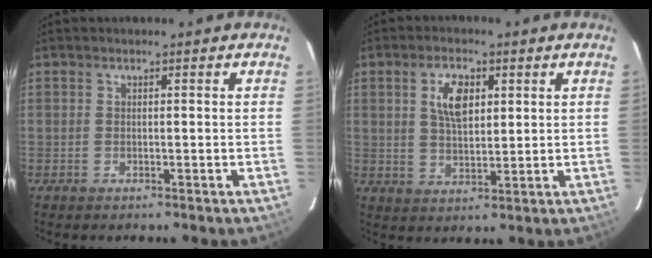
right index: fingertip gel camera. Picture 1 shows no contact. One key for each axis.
{"total": 6.7, "fx": 2.3, "fy": 3.5, "fz": 5.2, "tx": -0.096, "ty": 0.006, "tz": 0.045}